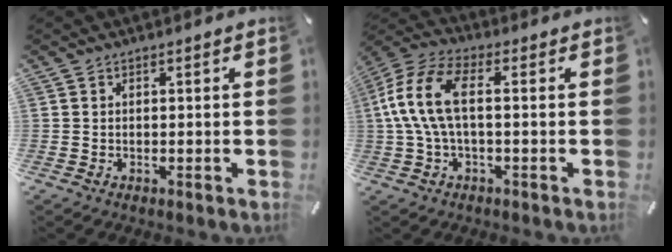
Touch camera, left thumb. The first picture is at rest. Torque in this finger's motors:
{"motor_torque": [0.58, 0.61, 1.83, -0.18, 0.19]}